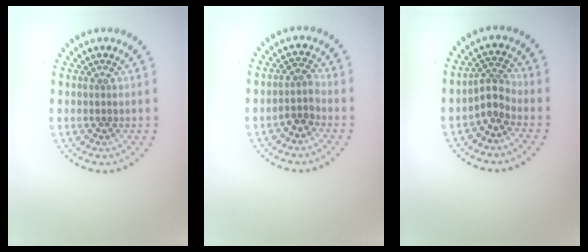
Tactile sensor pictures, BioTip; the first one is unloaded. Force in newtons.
{"total": 1.8, "press": 1.5, "slide": 1.1}
{"total": 2.2, "press": 1.5, "slide": 1.6}